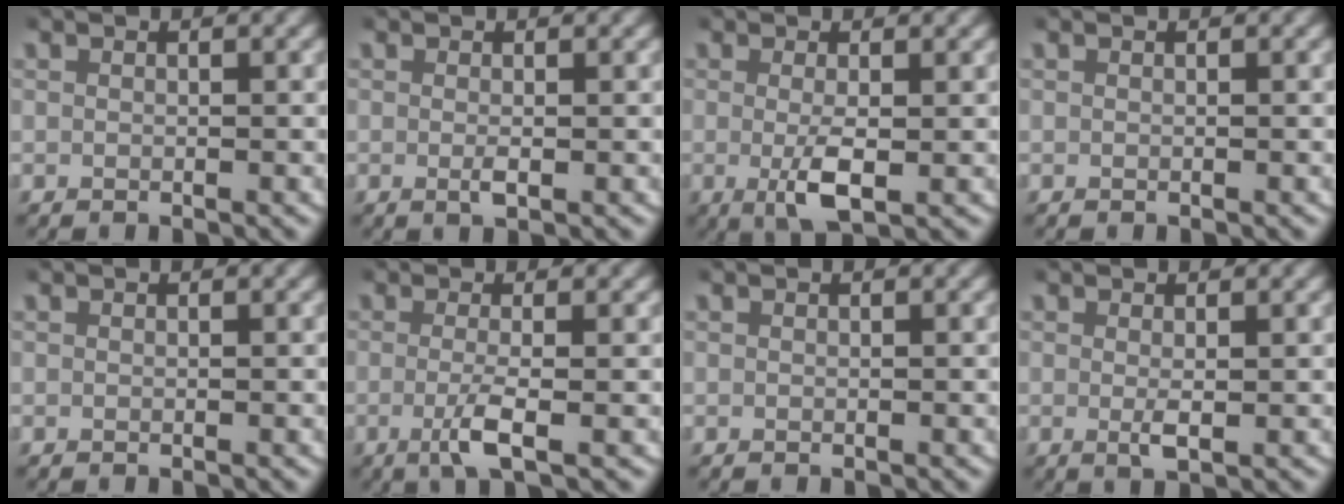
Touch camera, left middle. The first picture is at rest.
{"total": 1.0, "force": [-0.1, 0.1, 0.9], "torque": [-0.019, -0.005, 0.000]}
{"total": 3.3, "force": [-0.6, 0.8, 3.1], "torque": [-0.062, -0.015, -0.005]}
{"total": 0.0}
{"total": 0.0}
{"total": 2.8, "force": [-0.8, 0.2, 2.7], "torque": [-0.062, -0.014, -0.011]}
{"total": 0.0}
{"total": 1.4, "force": [0.1, 0.2, 1.4], "torque": [-0.029, -0.008, 0.004]}